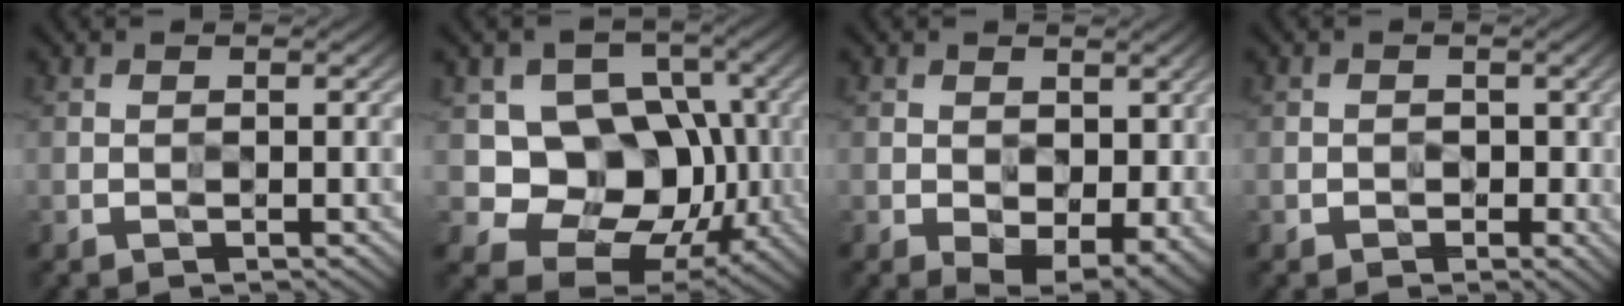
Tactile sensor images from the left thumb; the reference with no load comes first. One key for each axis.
{"total": 12.7, "fx": -0.5, "fy": 10.2, "fz": 7.5, "tx": -0.120, "ty": -0.020, "tz": -0.024}
{"total": 5.1, "fx": -0.6, "fy": 3.4, "fz": 3.8, "tx": -0.068, "ty": -0.023, "tz": -0.004}
{"total": 1.0, "fx": -0.1, "fy": 0.9, "fz": 0.3, "tx": -0.001, "ty": -0.005, "tz": -0.004}